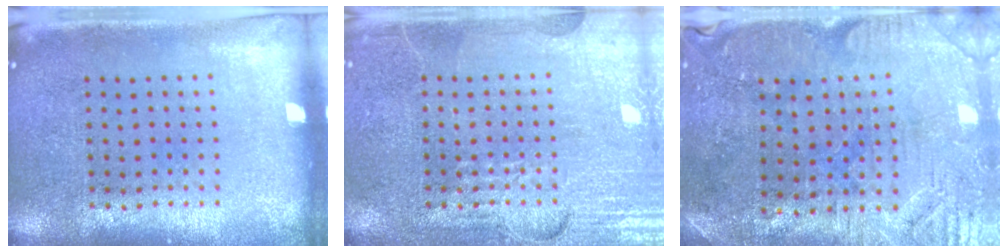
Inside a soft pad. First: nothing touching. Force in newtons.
{"total": 5.4, "press": 5.3, "slide": 0.6}
{"total": 0.9, "press": 0.8, "slide": 0.4}